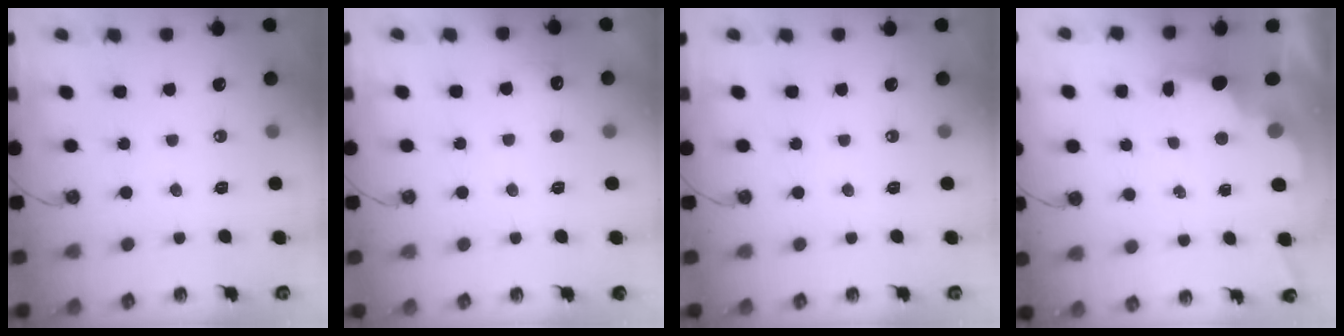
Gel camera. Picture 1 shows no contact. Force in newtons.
{"total": 4.8, "press": 4.7, "slide": 1.1}
{"total": 0.0}
{"total": 2.5, "press": 2.4, "slide": 0.7}